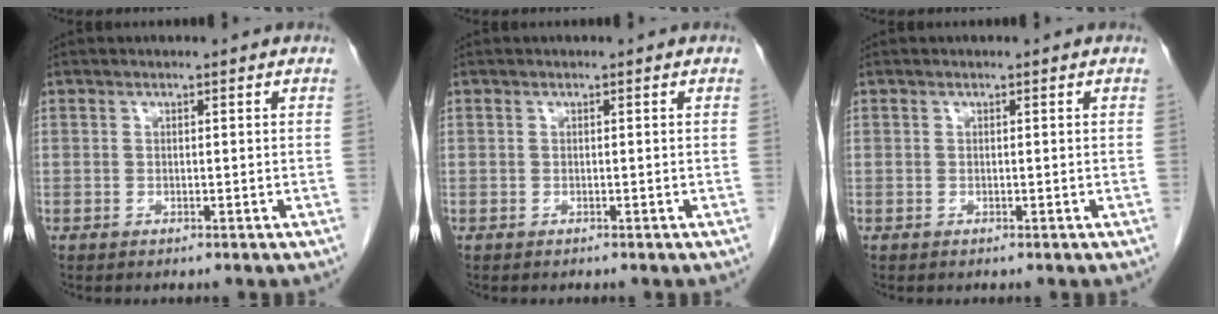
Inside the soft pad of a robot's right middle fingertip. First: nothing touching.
{"total": 0.0}
{"total": 0.0}